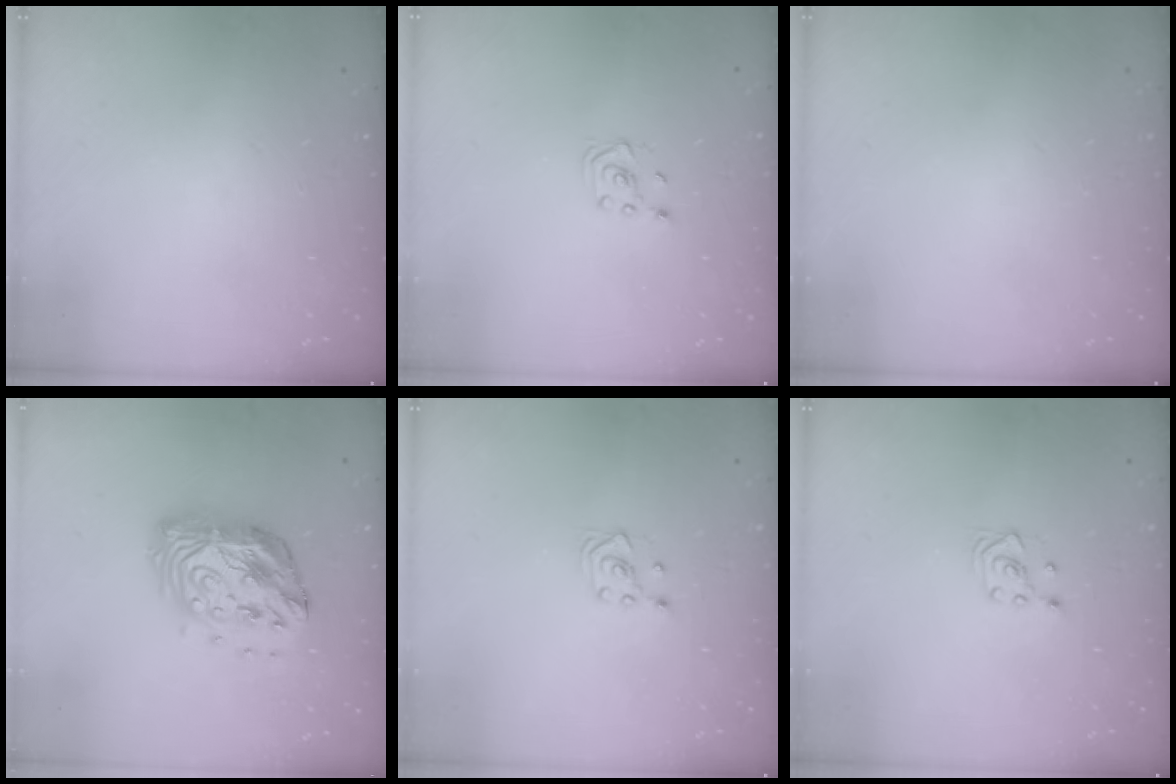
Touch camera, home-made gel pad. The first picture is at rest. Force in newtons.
{"total": 2.3, "press": 2.2, "slide": 0.8}
{"total": 0.0}
{"total": 15.8, "press": 15.7, "slide": 1.3}
{"total": 3.0, "press": 2.6, "slide": 1.5}
{"total": 3.0, "press": 2.6, "slide": 1.5}